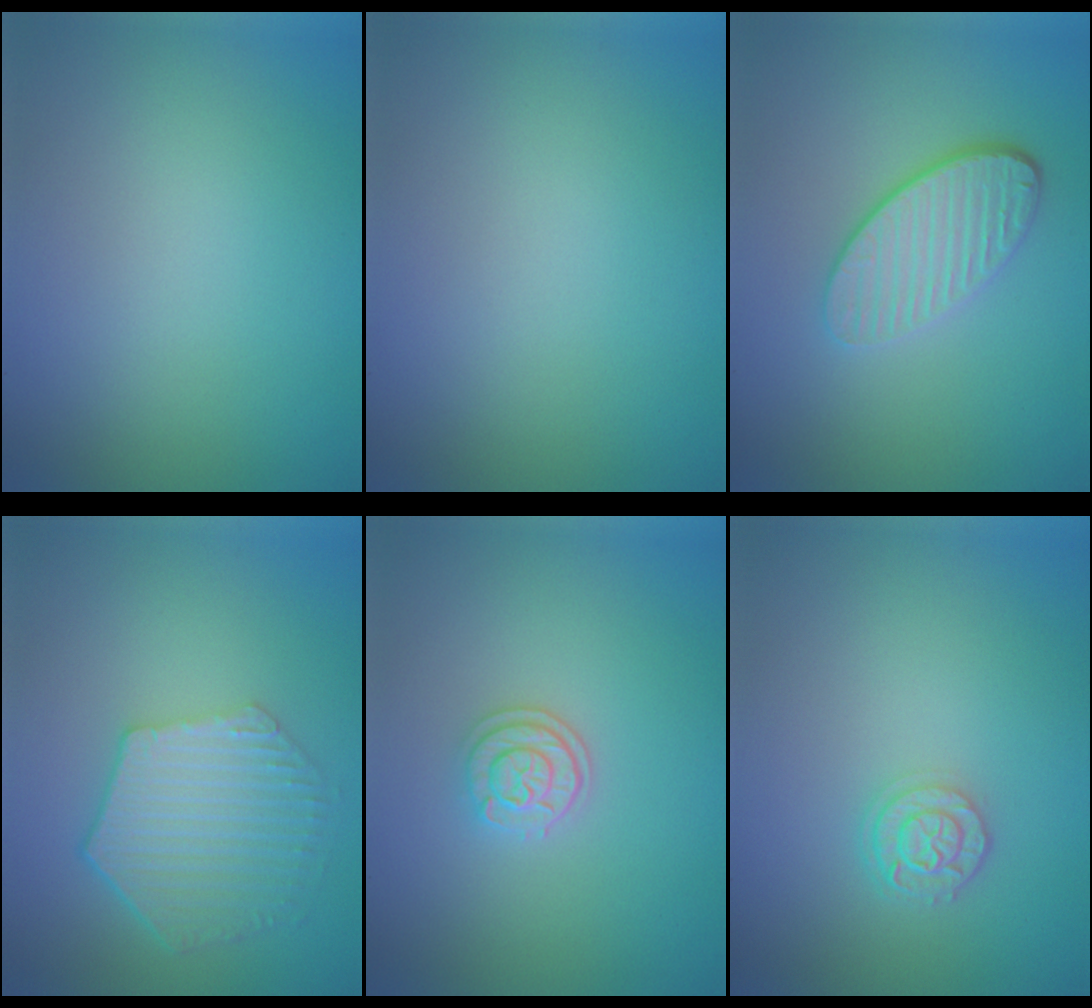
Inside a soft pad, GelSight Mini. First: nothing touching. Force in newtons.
{"total": 0.0}
{"total": 4.2, "press": 3.2, "slide": 2.8}
{"total": 5.9, "press": 4.4, "slide": 3.8}
{"total": 2.2, "press": 2.1, "slide": 0.9}
{"total": 2.5, "press": 2.0, "slide": 1.4}